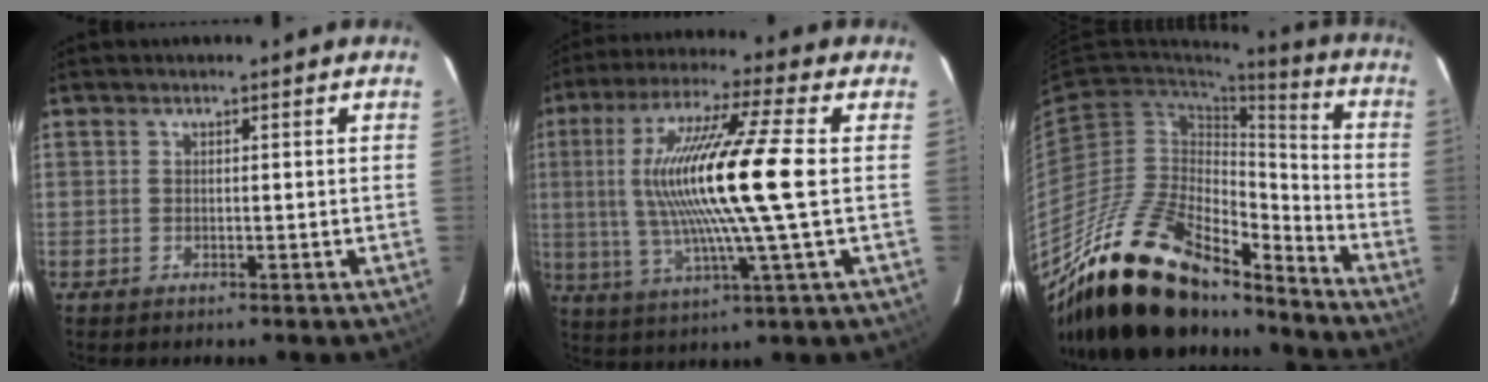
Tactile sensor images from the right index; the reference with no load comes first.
{"total": 17.8, "force": [1.1, 0.0, 17.8], "torque": [-0.335, 0.001, 0.022]}
{"total": 24.3, "force": [-19.7, 8.5, 11.5], "torque": [-0.209, 0.010, -0.333]}